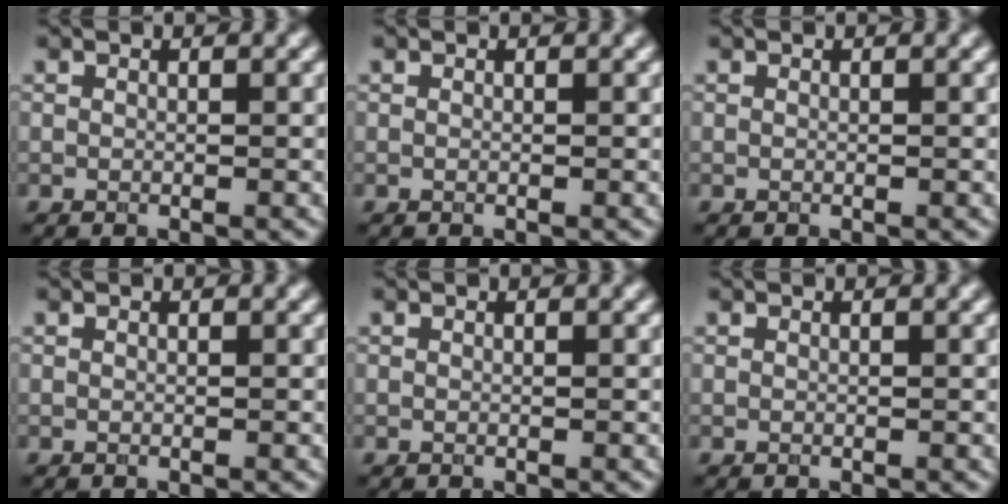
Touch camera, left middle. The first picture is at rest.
{"total": 0.0}
{"total": 0.0}
{"total": 0.0}
{"total": 0.0}
{"total": 0.0}